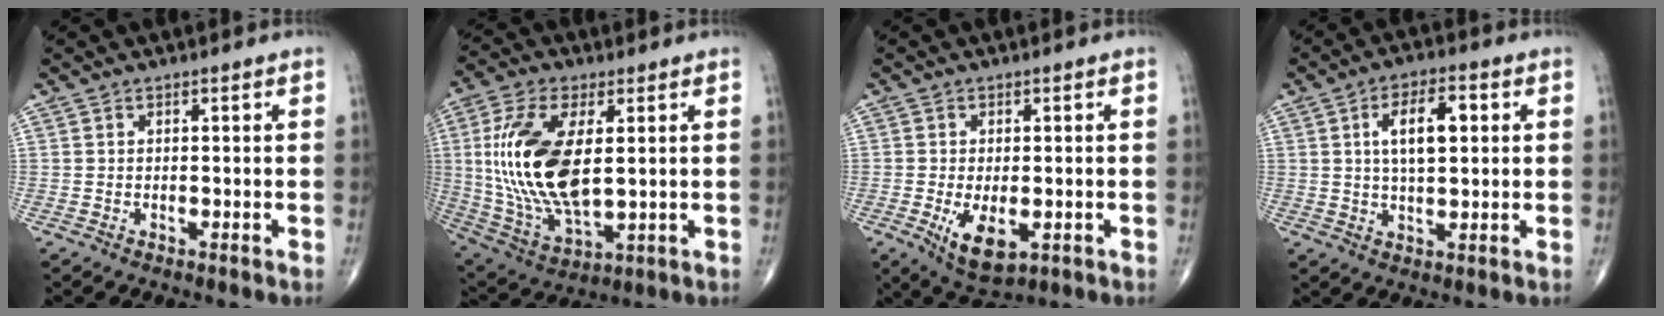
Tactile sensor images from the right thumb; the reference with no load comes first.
{"total": 20.2, "force": [2.4, 9.7, 17.5], "torque": [-0.361, -0.017, 0.055]}
{"total": 7.4, "force": [-2.0, 3.7, 6.1], "torque": [-0.101, -0.015, -0.023]}
{"total": 9.4, "force": [2.2, 4.2, 8.1], "torque": [-0.124, 0.006, 0.034]}